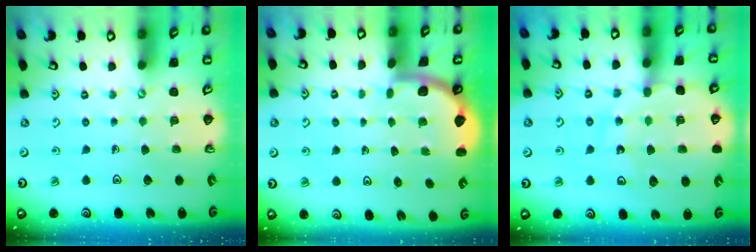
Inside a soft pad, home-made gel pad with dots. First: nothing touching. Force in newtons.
{"total": 1.7, "press": 1.7, "slide": 0.1}
{"total": 12.9, "press": 12.5, "slide": 3.2}